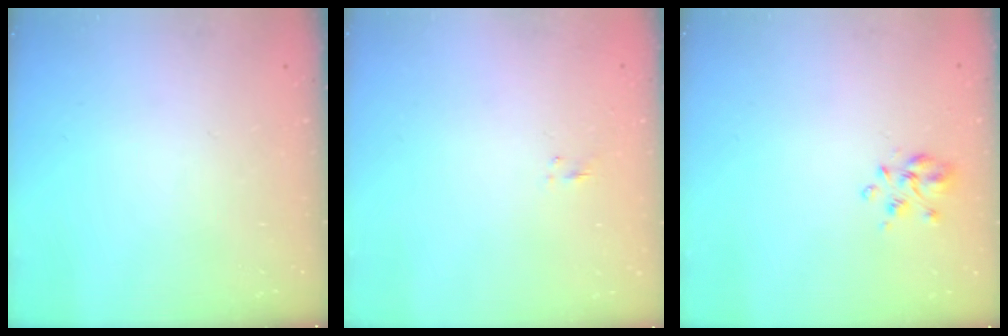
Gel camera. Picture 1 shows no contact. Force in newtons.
{"total": 1.3, "press": 1.1, "slide": 0.6}
{"total": 3.9, "press": 3.8, "slide": 0.8}